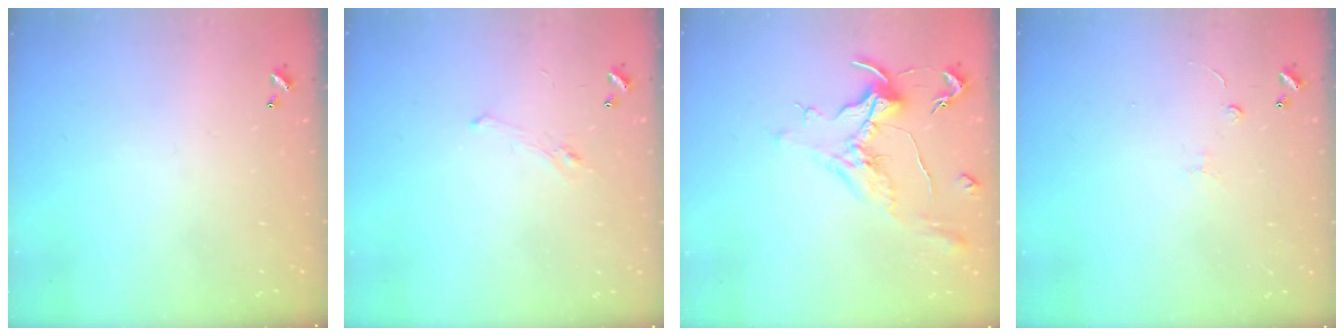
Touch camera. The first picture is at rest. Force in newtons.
{"total": 1.2, "press": 0.8, "slide": 0.9}
{"total": 1.8, "press": 1.5, "slide": 0.9}
{"total": 1.6, "press": 1.5, "slide": 0.4}